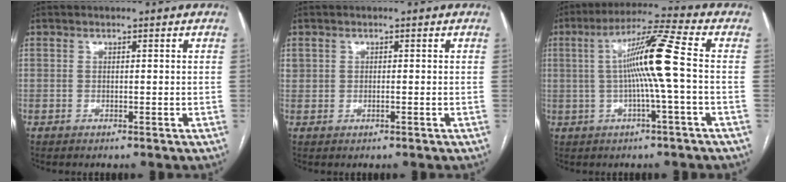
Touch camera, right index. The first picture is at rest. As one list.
[{"total": 1.2, "force": [0.2, 0.9, 0.6], "torque": [-0.017, 0.008, 0.009]}, {"total": 10.5, "force": [0.1, -1.1, 10.5], "torque": [-0.187, 0.013, 0.000]}]